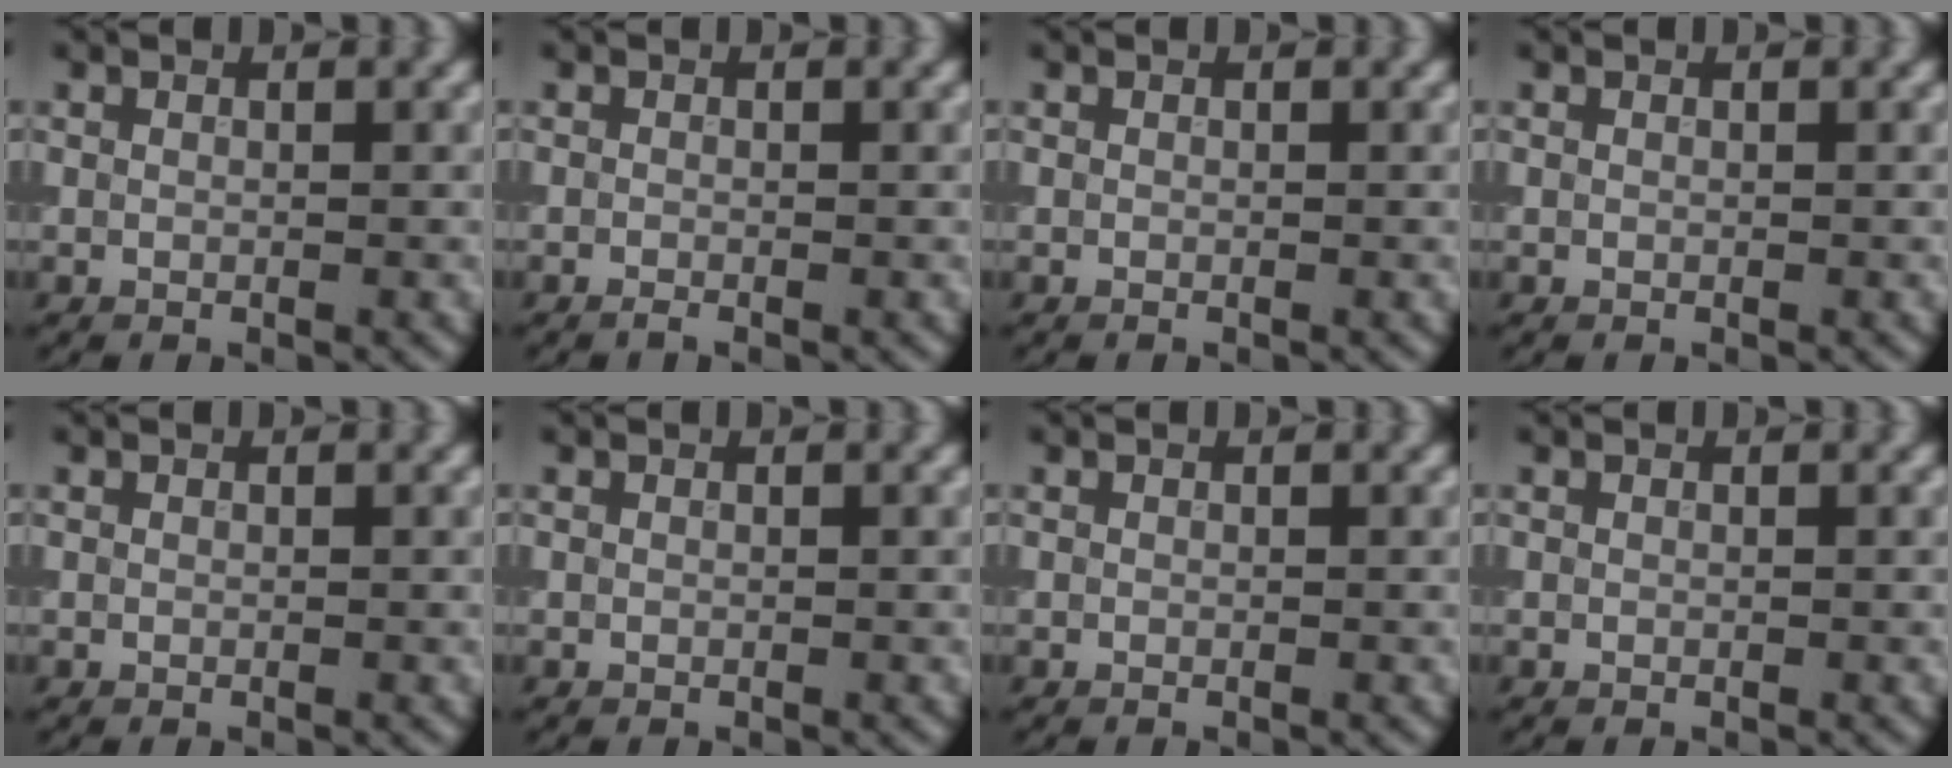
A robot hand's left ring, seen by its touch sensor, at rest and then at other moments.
{"total": 0.5, "force": [-0.4, 0.1, 0.4], "torque": [-0.005, -0.003, -0.007]}
{"total": 0.0}
{"total": 0.0}
{"total": 0.0}
{"total": 0.0}
{"total": 0.0}
{"total": 0.0}